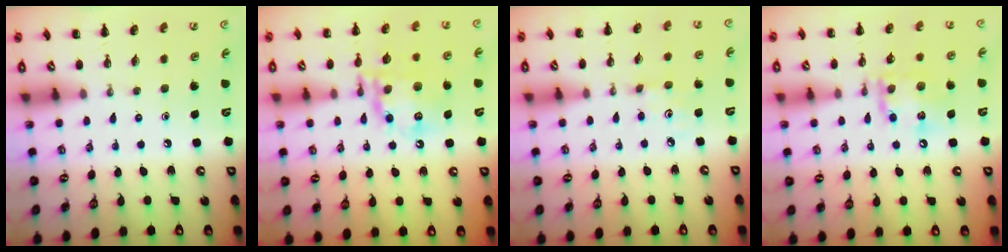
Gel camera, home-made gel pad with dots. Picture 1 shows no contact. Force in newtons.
{"total": 15.0, "press": 14.8, "slide": 2.7}
{"total": 3.4, "press": 3.3, "slide": 1.0}
{"total": 13.3, "press": 13.2, "slide": 1.6}